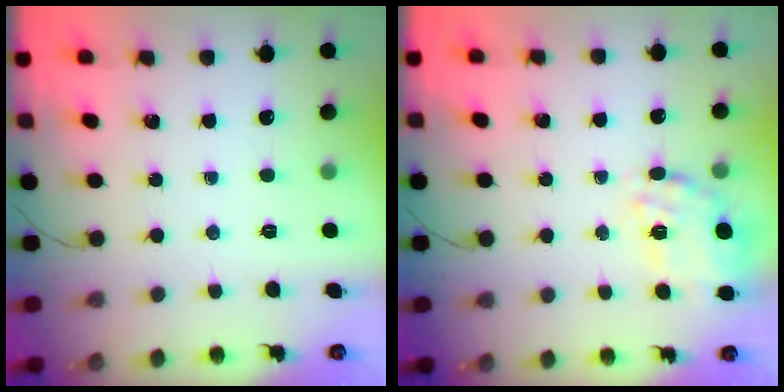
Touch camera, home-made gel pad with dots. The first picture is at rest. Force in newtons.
{"total": 17.7, "press": 17.5, "slide": 2.9}